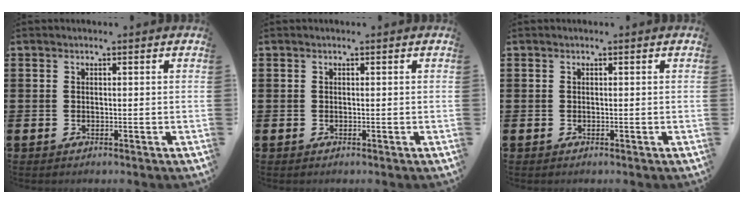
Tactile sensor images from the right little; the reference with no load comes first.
{"total": 0.0}
{"total": 0.0}